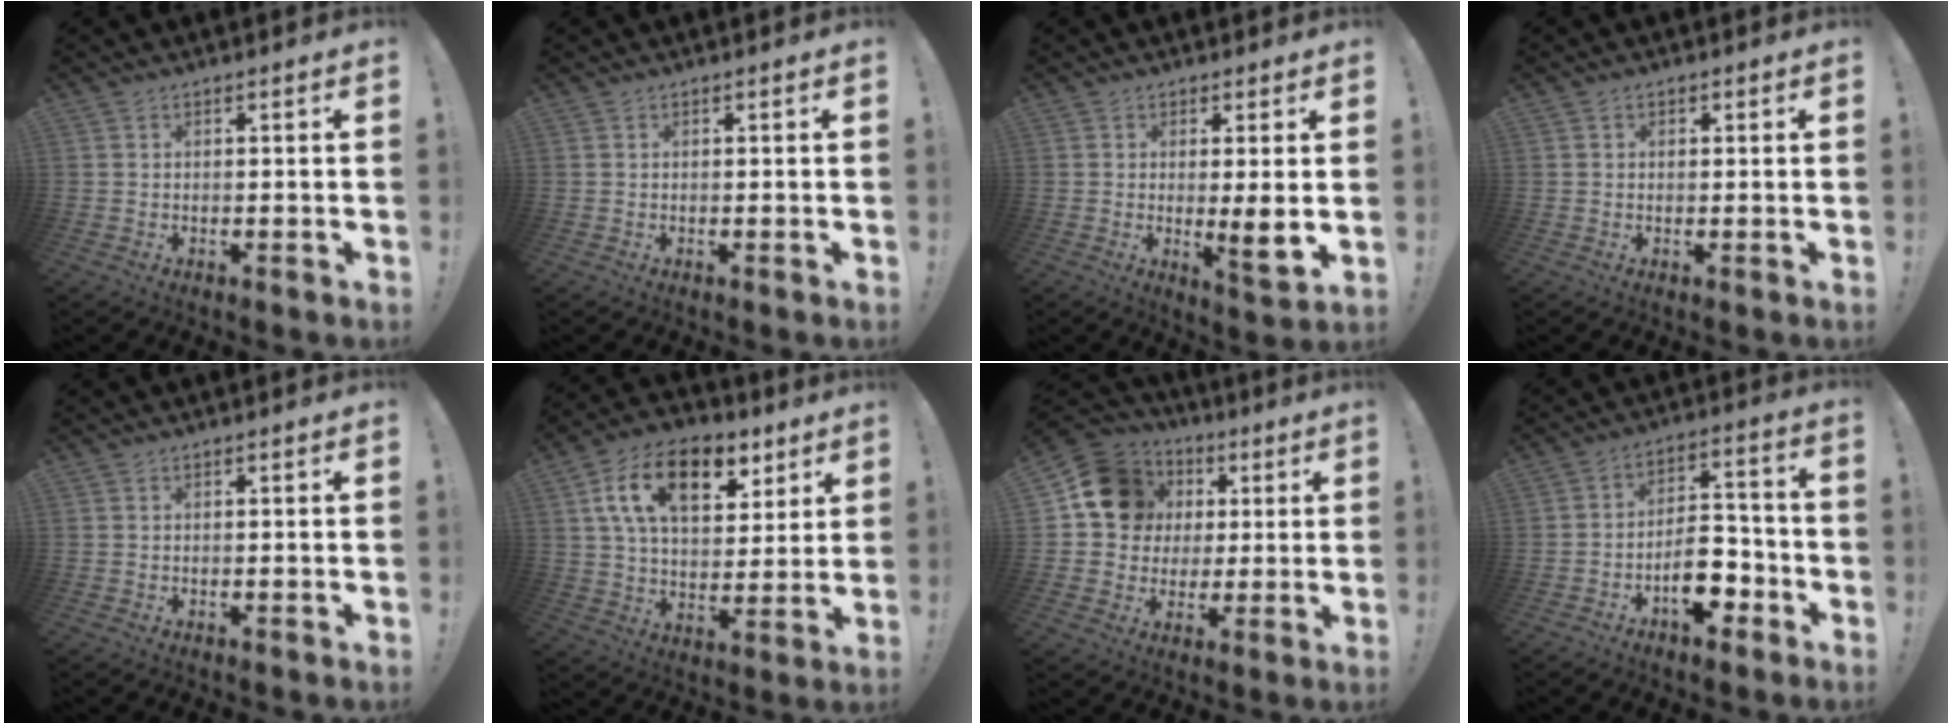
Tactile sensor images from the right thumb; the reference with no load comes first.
{"total": 0.0}
{"total": 6.6, "force": [0.6, 0.3, 6.5], "torque": [-0.083, -0.021, 0.009]}
{"total": 0.7, "force": [0.4, 0.6, 0.3], "torque": [-0.002, 0.001, 0.005]}
{"total": 0.0}
{"total": 18.6, "force": [8.5, 10.9, 12.4], "torque": [-0.196, -0.027, 0.150]}
{"total": 15.7, "force": [4.5, 13.6, 6.4], "torque": [-0.080, -0.008, 0.098]}
{"total": 11.8, "force": [-5.9, 6.8, 7.7], "torque": [-0.114, 0.046, -0.096]}